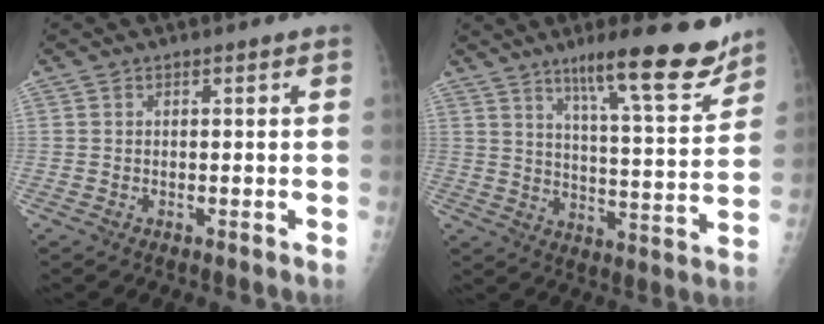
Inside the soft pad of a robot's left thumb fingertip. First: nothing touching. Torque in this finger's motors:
{"motor_torque": [0.46, -0.08, 0.78, -0.77, 0.09]}